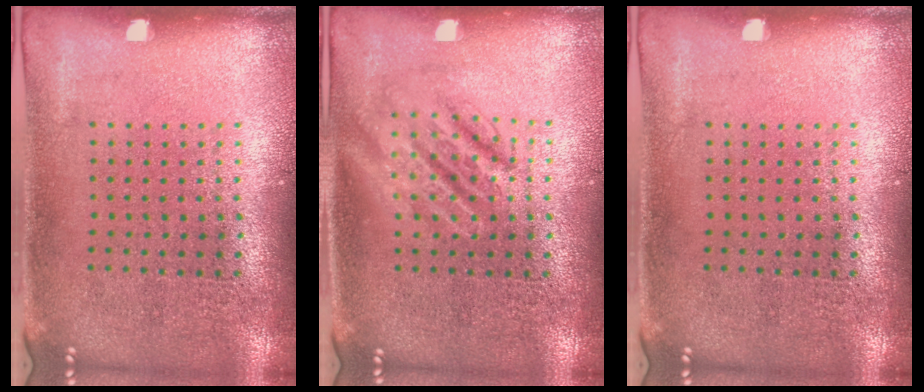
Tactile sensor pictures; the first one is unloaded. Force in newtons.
{"total": 2.8, "press": 2.8, "slide": 0.3}
{"total": 0.0}